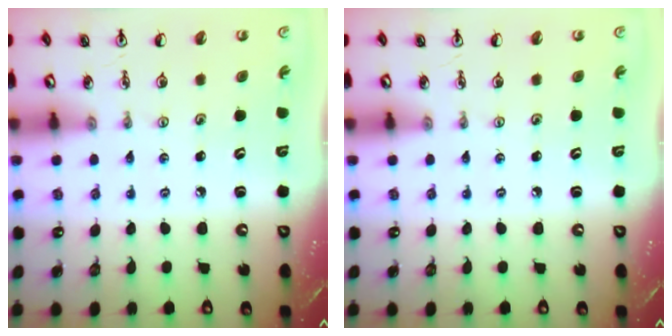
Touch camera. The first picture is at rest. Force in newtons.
{"total": 0.0}